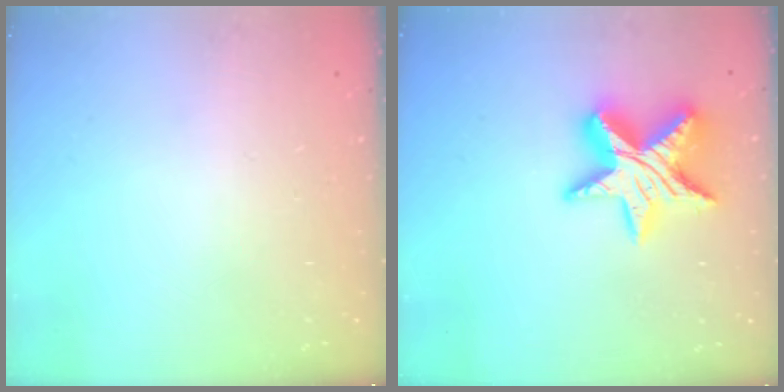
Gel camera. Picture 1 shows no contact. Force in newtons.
{"total": 16.3, "press": 16.2, "slide": 1.1}